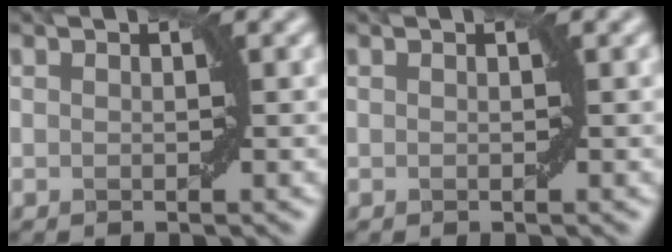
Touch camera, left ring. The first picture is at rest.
{"total": 0.0}